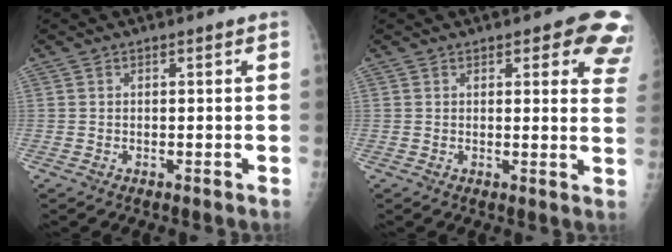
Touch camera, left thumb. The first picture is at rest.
{"total": 9.7, "force": [6.3, 3.8, 6.3], "torque": [-0.024, -0.026, 0.053]}